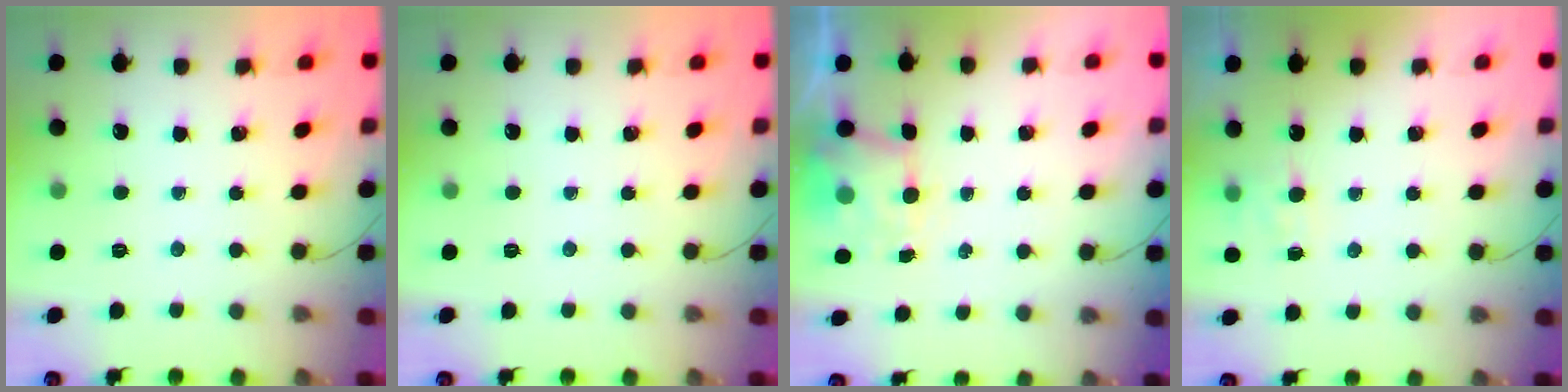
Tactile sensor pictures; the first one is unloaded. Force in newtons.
{"total": 0.0}
{"total": 3.1, "press": 2.9, "slide": 1.1}
{"total": 3.2, "press": 3.0, "slide": 1.2}